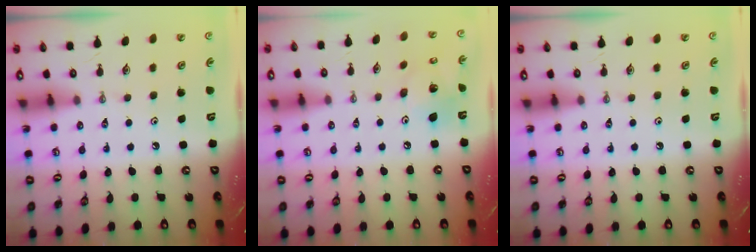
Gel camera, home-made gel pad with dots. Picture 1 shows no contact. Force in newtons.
{"total": 14.1, "press": 13.8, "slide": 3.1}
{"total": 0.0}